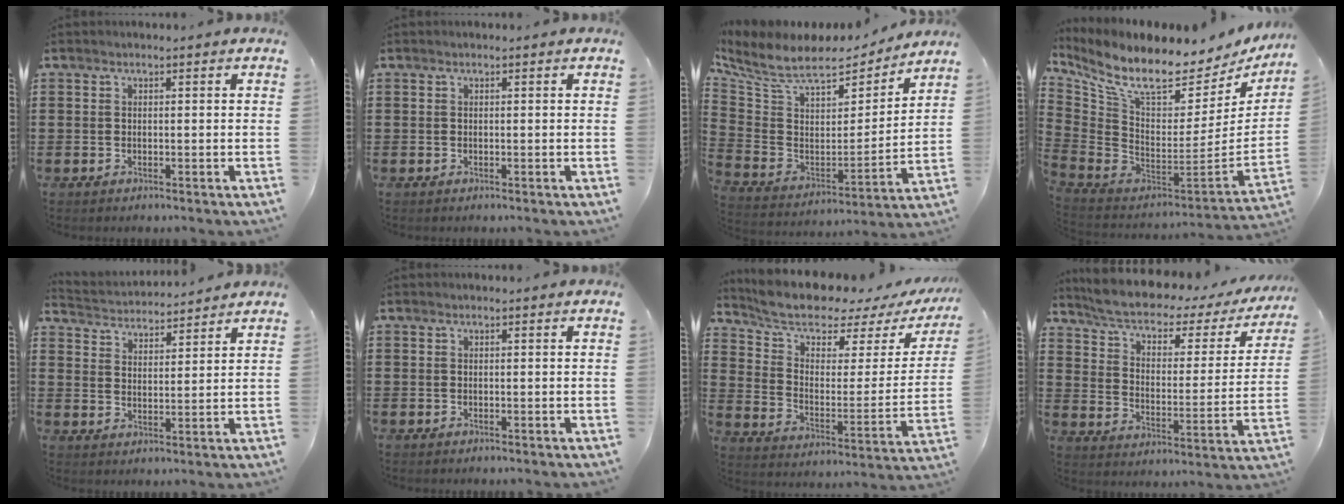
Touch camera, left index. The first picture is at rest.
{"total": 0.0}
{"total": 9.5, "force": [7.7, 3.1, 4.6], "torque": [-0.125, -0.048, 0.134]}
{"total": 10.1, "force": [7.7, 2.5, 6.1], "torque": [-0.139, -0.075, 0.129]}
{"total": 3.2, "force": [3.2, 0.2, -0.3], "torque": [-0.012, -0.021, 0.054]}
{"total": 0.0}
{"total": 7.7, "force": [6.8, 2.2, 2.9], "torque": [-0.095, -0.042, 0.118]}
{"total": 5.5, "force": [4.3, 1.6, 3.0], "torque": [-0.080, -0.030, 0.070]}